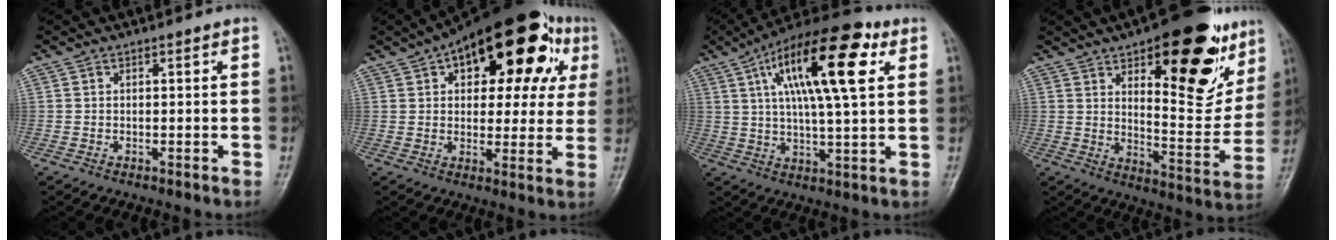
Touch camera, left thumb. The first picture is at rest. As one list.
[{"total": 24.4, "force": [10.0, 12.1, 18.6], "torque": [-0.225, 0.021, 0.136]}, {"total": 20.0, "force": [7.1, 6.2, 17.7], "torque": [-0.281, 0.001, 0.109]}, {"total": 24.2, "force": [12.5, 9.8, 18.2], "torque": [-0.192, -0.055, 0.180]}]